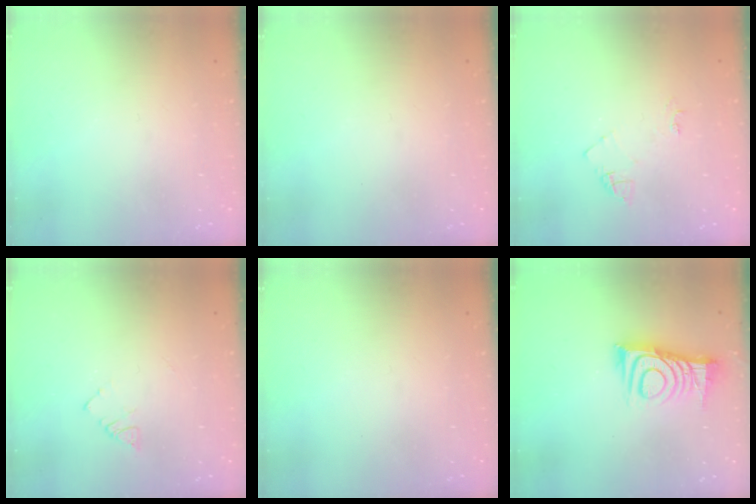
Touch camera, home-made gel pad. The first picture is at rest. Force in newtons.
{"total": 0.0}
{"total": 5.5, "press": 5.5, "slide": 0.6}
{"total": 3.9, "press": 3.9, "slide": 0.4}
{"total": 0.0}
{"total": 12.2, "press": 12.1, "slide": 0.9}